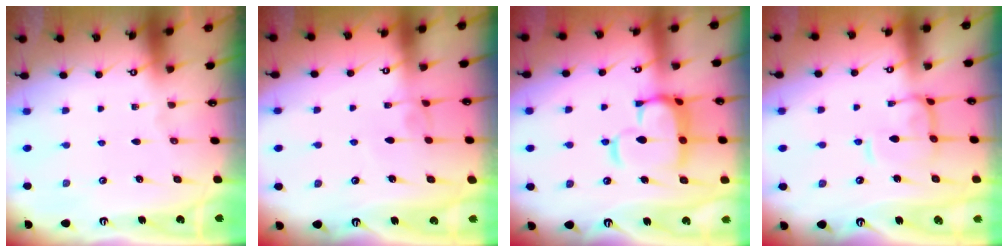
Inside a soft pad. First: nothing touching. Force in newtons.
{"total": 3.2, "press": 3.1, "slide": 0.2}
{"total": 10.0, "press": 9.9, "slide": 1.5}
{"total": 6.1, "press": 6.1, "slide": 0.9}